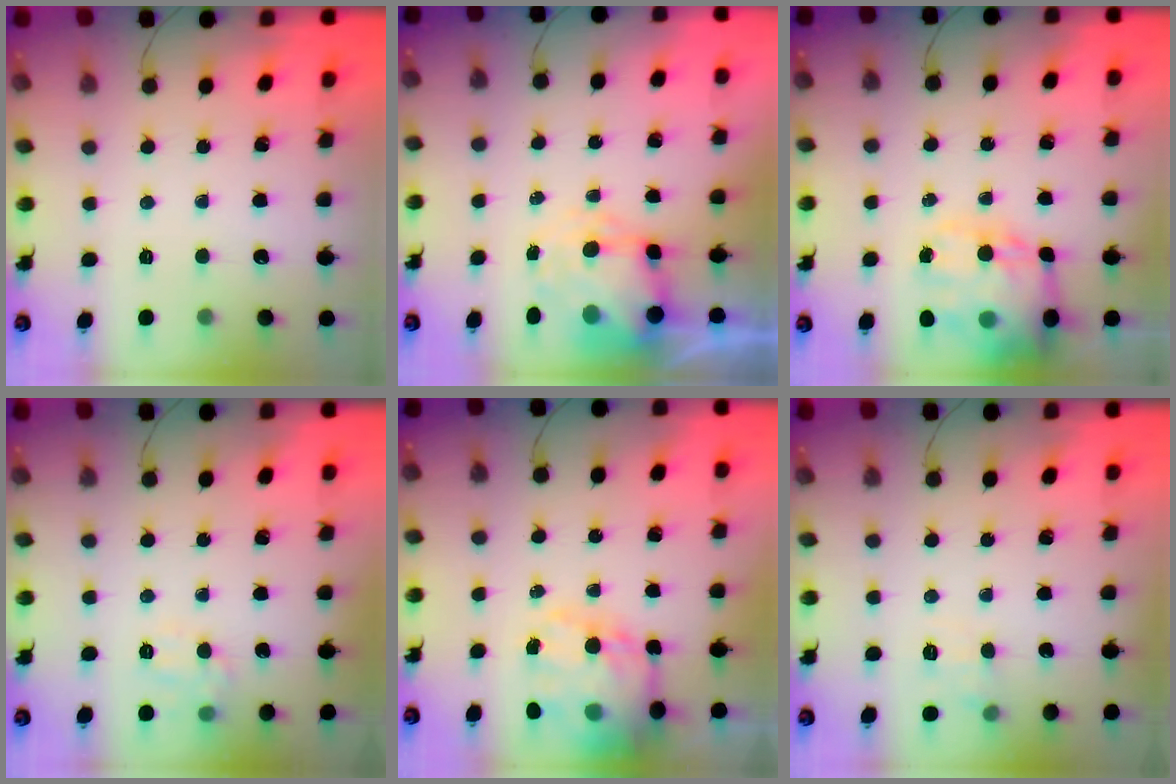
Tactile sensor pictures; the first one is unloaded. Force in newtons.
{"total": 5.8, "press": 5.7, "slide": 1.2}
{"total": 18.2, "press": 17.6, "slide": 4.4}
{"total": 7.5, "press": 7.5, "slide": 0.6}
{"total": 20.5, "press": 20.0, "slide": 4.6}
{"total": 7.1, "press": 6.9, "slide": 1.7}